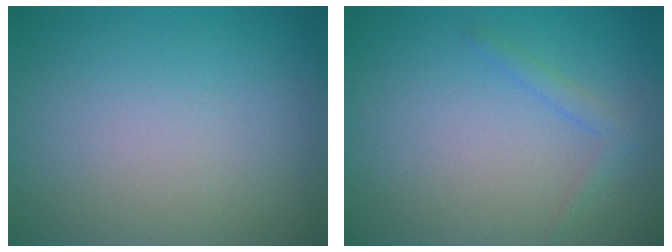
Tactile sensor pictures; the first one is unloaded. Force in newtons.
{"total": 1.3, "press": 1.3, "slide": 0.1}